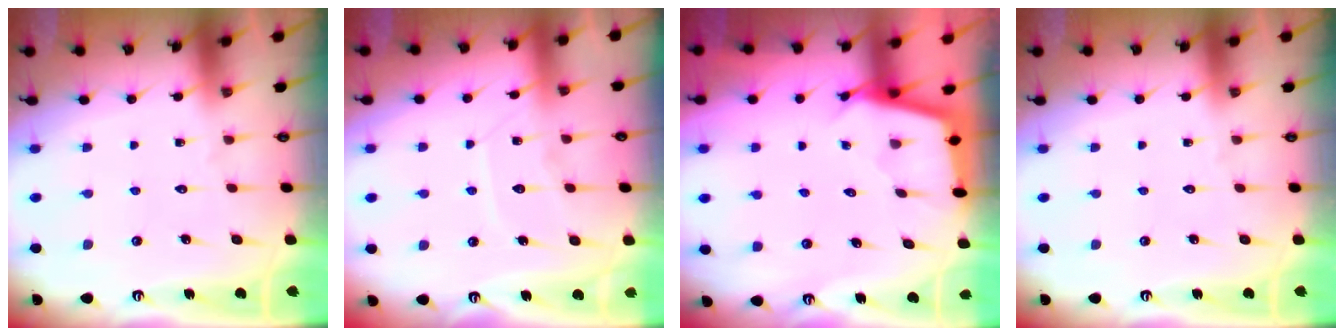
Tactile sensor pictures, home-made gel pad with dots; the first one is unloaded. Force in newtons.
{"total": 8.0, "press": 8.0, "slide": 0.7}
{"total": 2.5, "press": 2.5, "slide": 0.2}
{"total": 0.0}